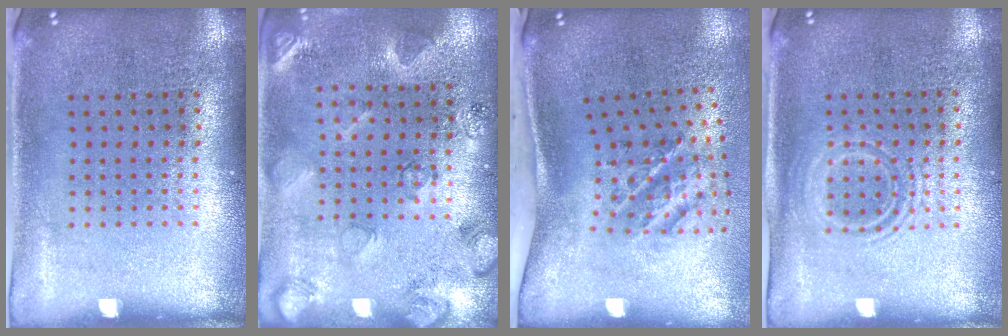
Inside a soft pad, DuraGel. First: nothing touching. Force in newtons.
{"total": 2.2, "press": 2.1, "slide": 0.7}
{"total": 2.1, "press": 1.3, "slide": 1.7}
{"total": 1.3, "press": 1.2, "slide": 0.6}